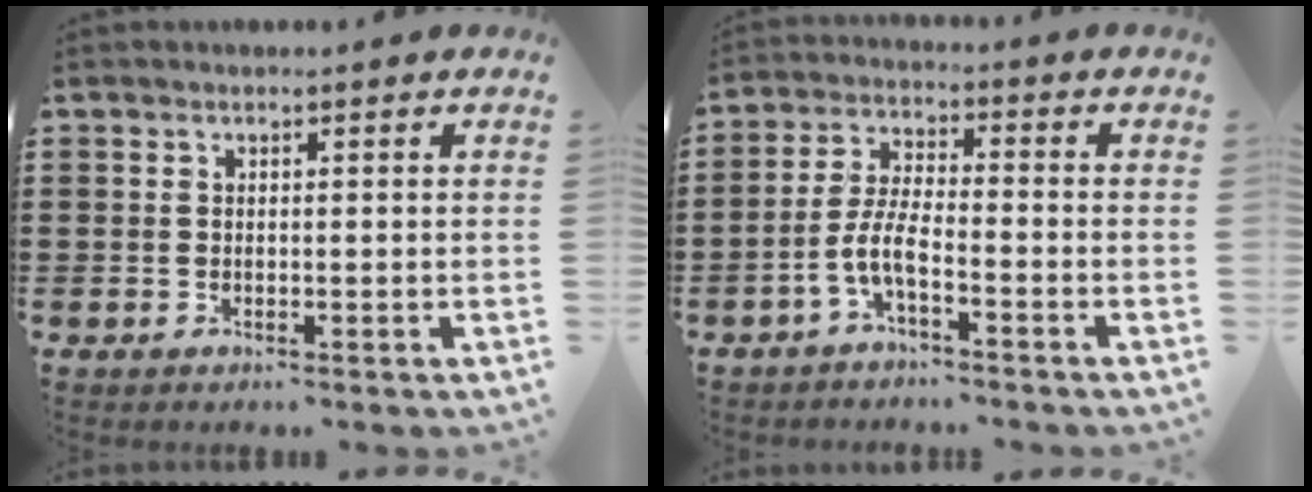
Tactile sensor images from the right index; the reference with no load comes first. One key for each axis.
{"total": 5.7, "fx": -3.1, "fy": 1.1, "fz": 4.6, "tx": -0.115, "ty": -0.009, "tz": -0.065}